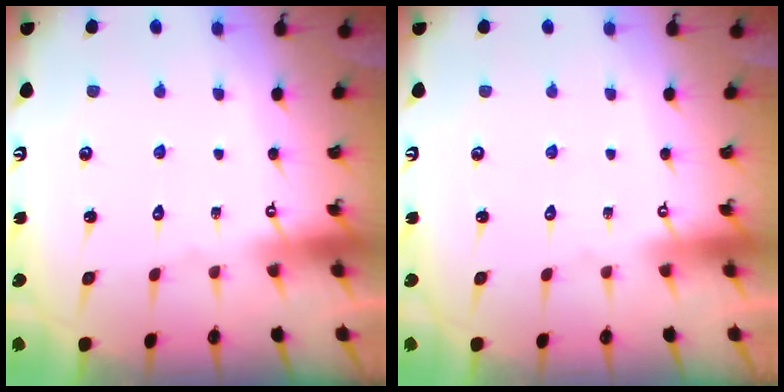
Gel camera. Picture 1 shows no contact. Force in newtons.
{"total": 0.0}